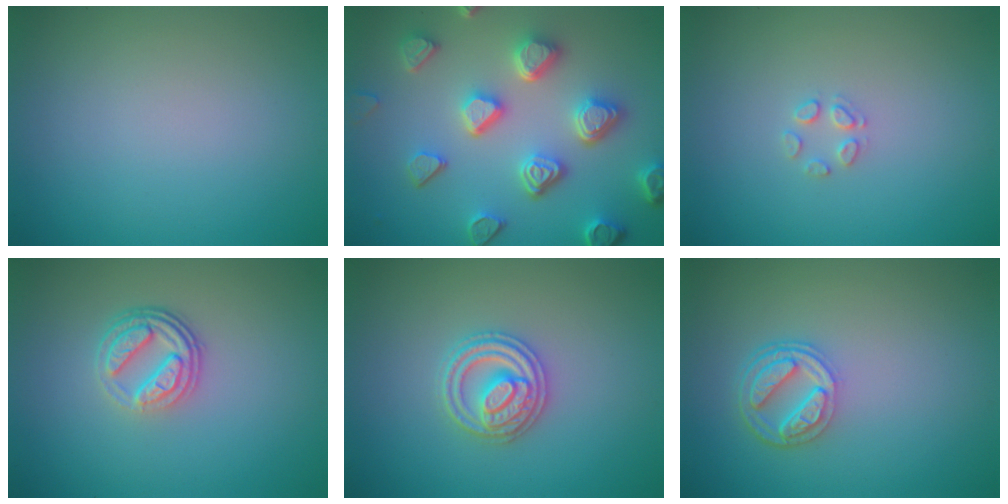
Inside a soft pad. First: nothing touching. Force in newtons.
{"total": 6.4, "press": 5.4, "slide": 3.4}
{"total": 1.2, "press": 1.2, "slide": 0.1}
{"total": 3.8, "press": 2.8, "slide": 2.6}
{"total": 3.3, "press": 3.2, "slide": 0.6}
{"total": 4.0, "press": 3.1, "slide": 2.5}